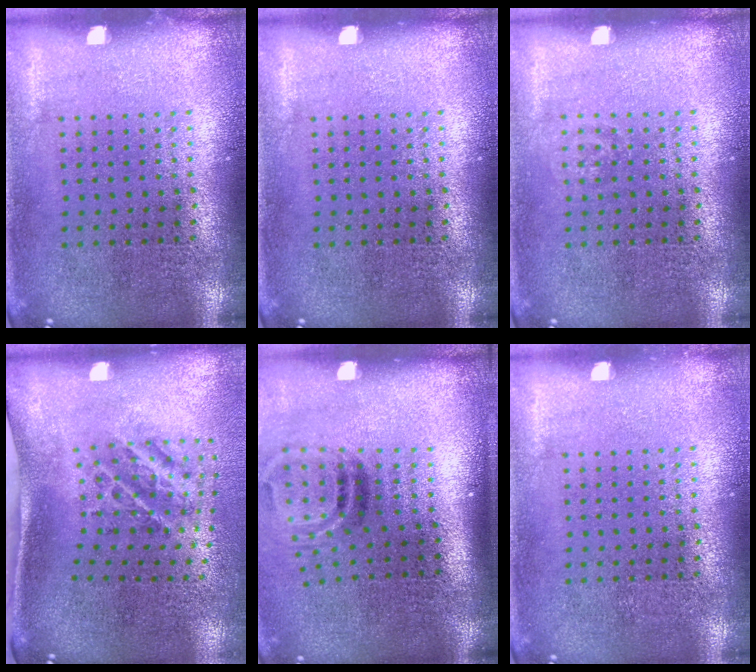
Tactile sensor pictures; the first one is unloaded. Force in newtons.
{"total": 0.0}
{"total": 0.6, "press": 0.6, "slide": 0.2}
{"total": 1.6, "press": 1.2, "slide": 1.1}
{"total": 2.0, "press": 1.3, "slide": 1.6}
{"total": 0.0}